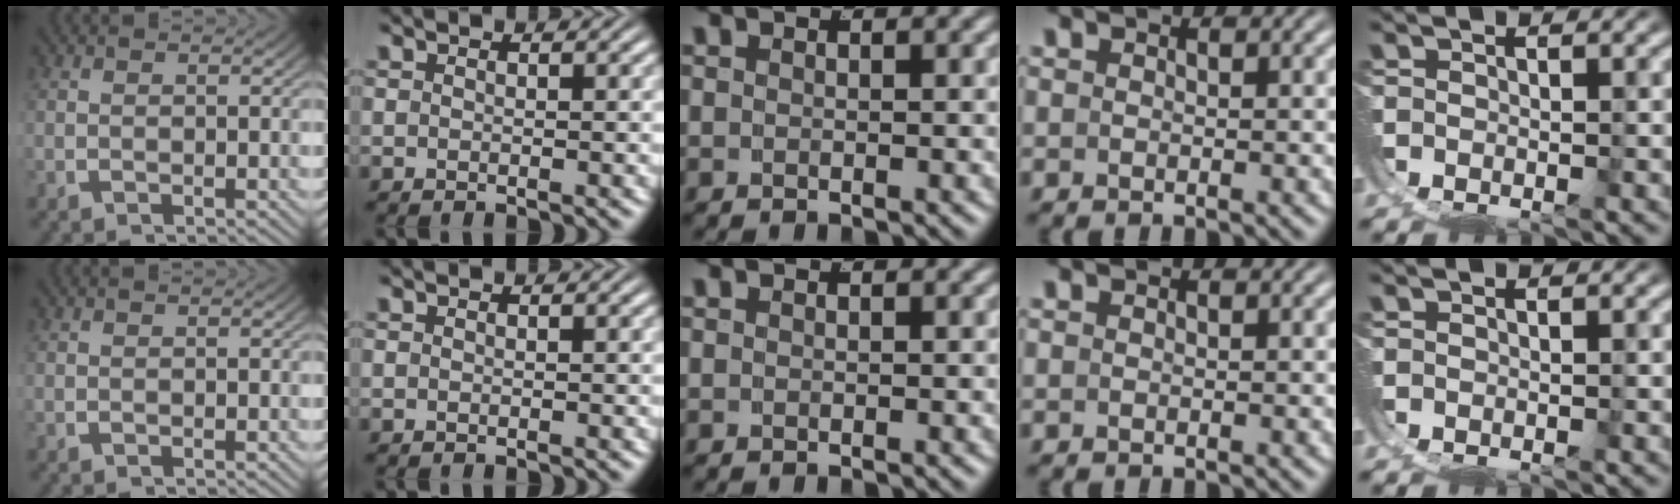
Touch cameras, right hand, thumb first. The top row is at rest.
{}